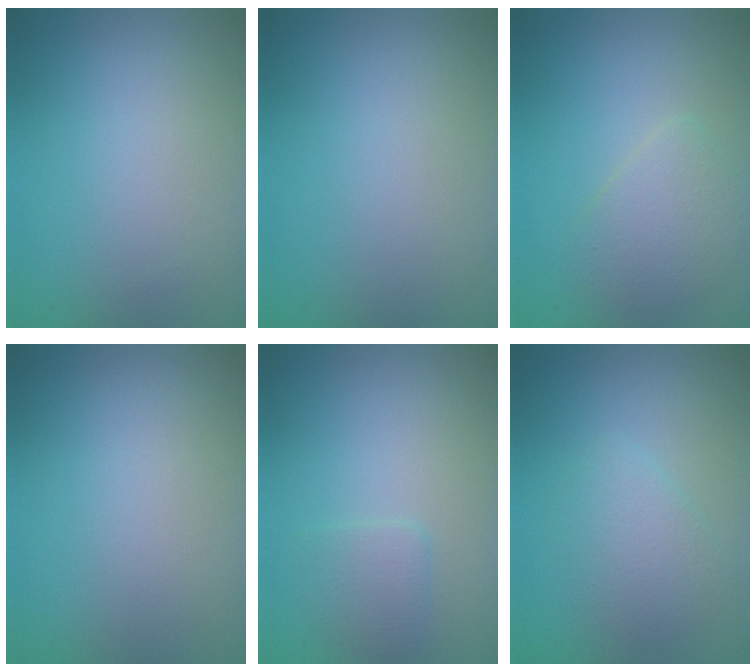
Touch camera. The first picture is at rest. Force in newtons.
{"total": 0.0}
{"total": 2.6, "press": 2.6, "slide": 0.0}
{"total": 0.0}
{"total": 1.4, "press": 1.4, "slide": 0.1}
{"total": 2.4, "press": 2.4, "slide": 0.1}